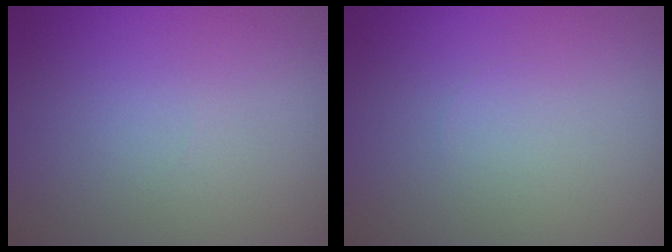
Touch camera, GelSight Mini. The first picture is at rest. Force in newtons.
{"total": 0.0}